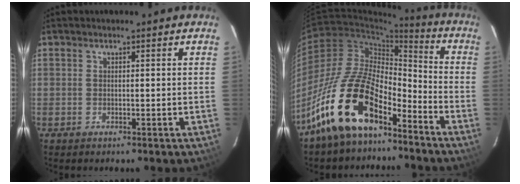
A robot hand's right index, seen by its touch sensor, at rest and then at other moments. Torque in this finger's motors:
{"motor_torque": [1.25, -0.89, 1.05, 0.21]}